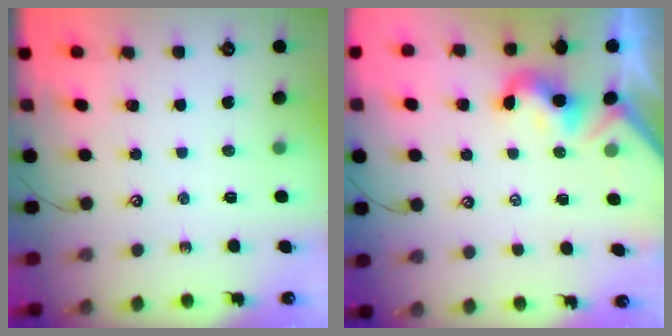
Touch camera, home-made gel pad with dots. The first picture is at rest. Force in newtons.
{"total": 1.4, "press": 1.2, "slide": 0.7}